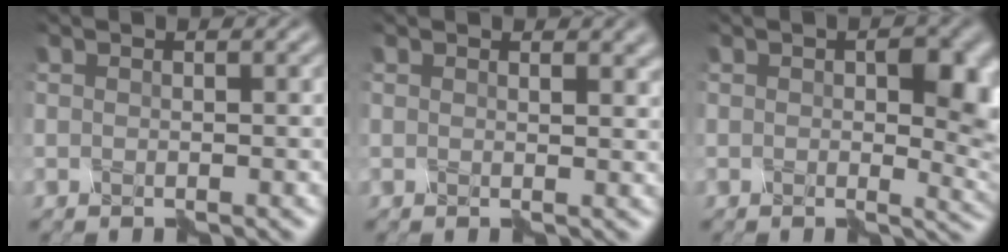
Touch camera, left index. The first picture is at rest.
{"total": 2.3, "force": [1.3, 1.1, 1.5], "torque": [-0.004, 0.002, 0.014]}
{"total": 6.4, "force": [0.8, 3.1, 5.6], "torque": [-0.060, -0.001, 0.009]}